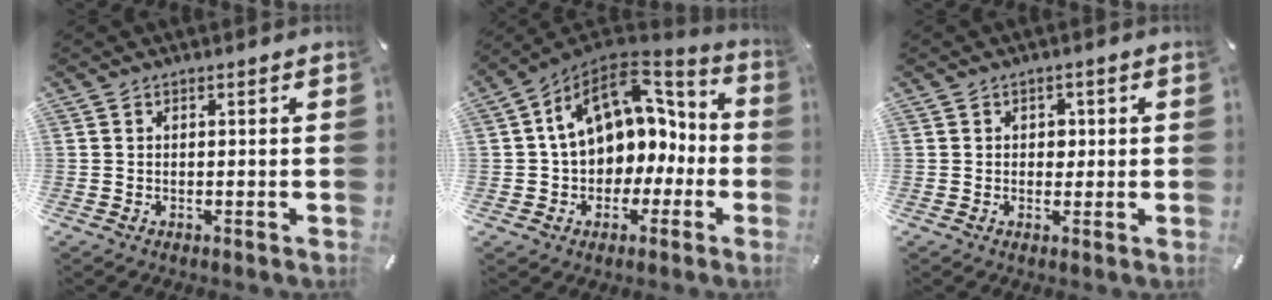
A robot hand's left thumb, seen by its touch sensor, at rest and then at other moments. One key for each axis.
{"total": 16.5, "fx": 4.8, "fy": 12.3, "fz": 9.9, "tx": -0.168, "ty": -0.020, "tz": 0.093}
{"total": 2.3, "fx": 0.1, "fy": 2.1, "fz": 1.0, "tx": 0.002, "ty": -0.003, "tz": -0.007}